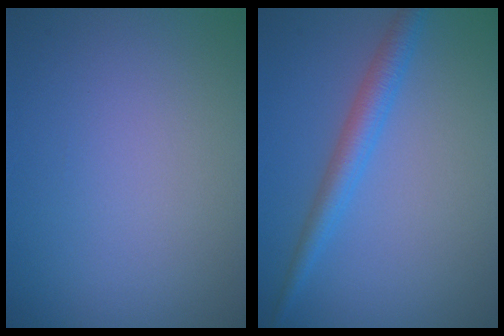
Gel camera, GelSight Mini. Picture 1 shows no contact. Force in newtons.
{"total": 2.7, "press": 2.7, "slide": 0.2}